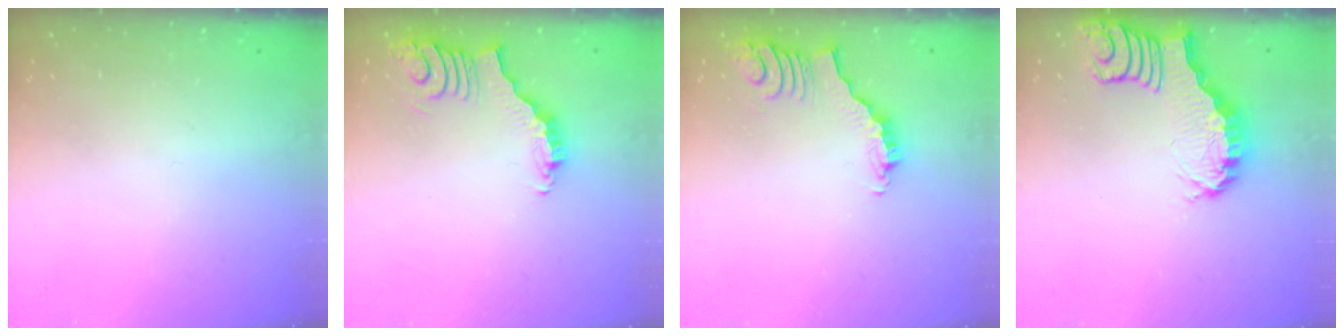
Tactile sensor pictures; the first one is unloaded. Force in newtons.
{"total": 3.8, "press": 3.7, "slide": 0.6}
{"total": 2.9, "press": 2.9, "slide": 0.6}
{"total": 2.7, "press": 2.7, "slide": 0.4}